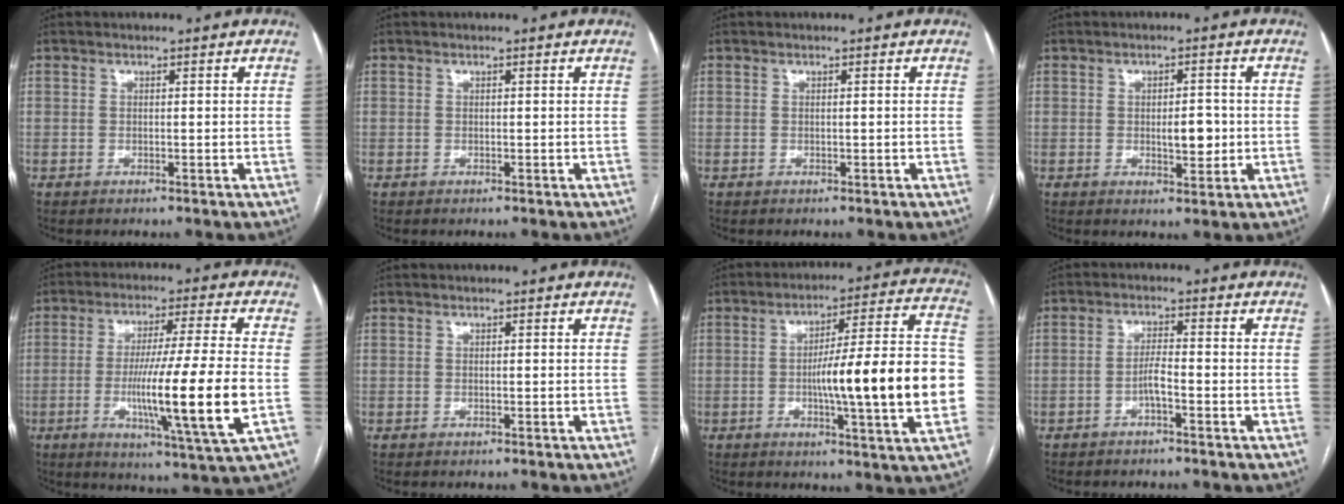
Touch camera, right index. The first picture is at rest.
{"total": 0.0}
{"total": 0.0}
{"total": 4.1, "force": [-0.4, 1.6, 3.8], "torque": [-0.054, -0.001, -0.001]}
{"total": 16.2, "force": [-3.4, -1.2, 15.8], "torque": [-0.281, -0.027, -0.062]}
{"total": 0.0}
{"total": 19.8, "force": [-3.0, 1.0, 19.5], "torque": [-0.243, 0.020, -0.043]}
{"total": 2.0, "force": [-1.1, 0.1, 1.7], "torque": [-0.030, 0.002, -0.022]}